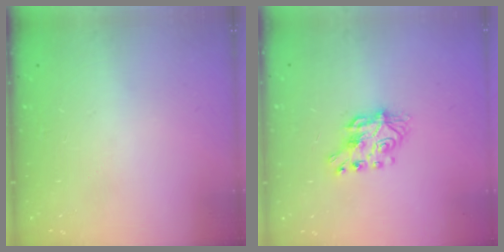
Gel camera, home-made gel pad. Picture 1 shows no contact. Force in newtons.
{"total": 7.4, "press": 7.3, "slide": 0.8}